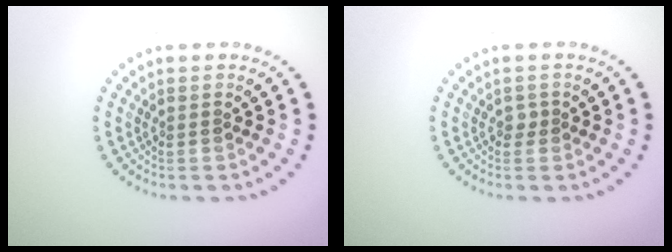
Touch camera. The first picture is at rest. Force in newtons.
{"total": 0.6, "press": 0.6, "slide": 0.3}